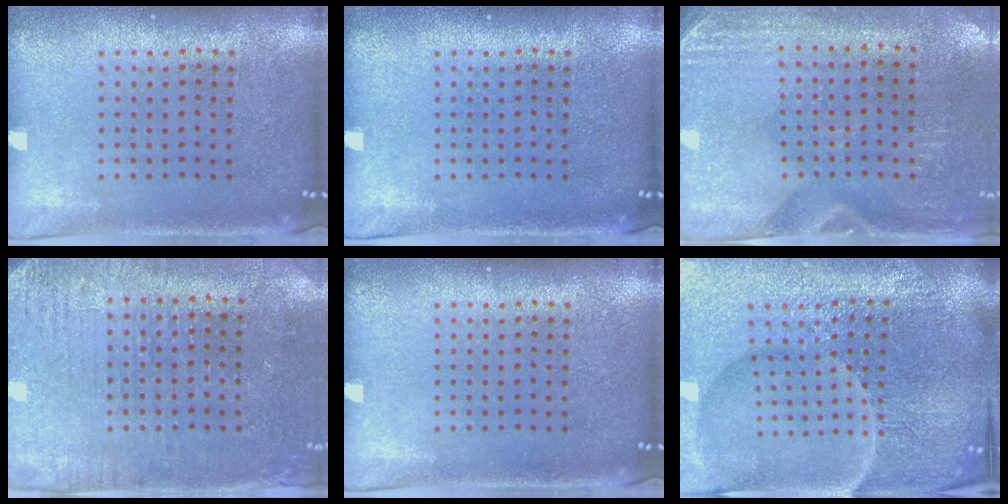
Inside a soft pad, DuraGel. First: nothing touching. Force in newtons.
{"total": 0.0}
{"total": 2.8, "press": 2.5, "slide": 1.3}
{"total": 3.0, "press": 2.8, "slide": 1.0}
{"total": 0.0}
{"total": 5.7, "press": 5.4, "slide": 2.0}